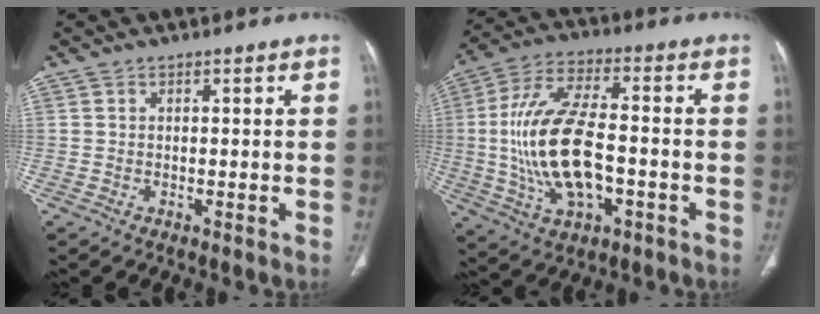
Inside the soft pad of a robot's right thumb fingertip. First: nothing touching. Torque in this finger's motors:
{"motor_torque": [0.09, 0.82, 1.88, 0.06, 0.49]}